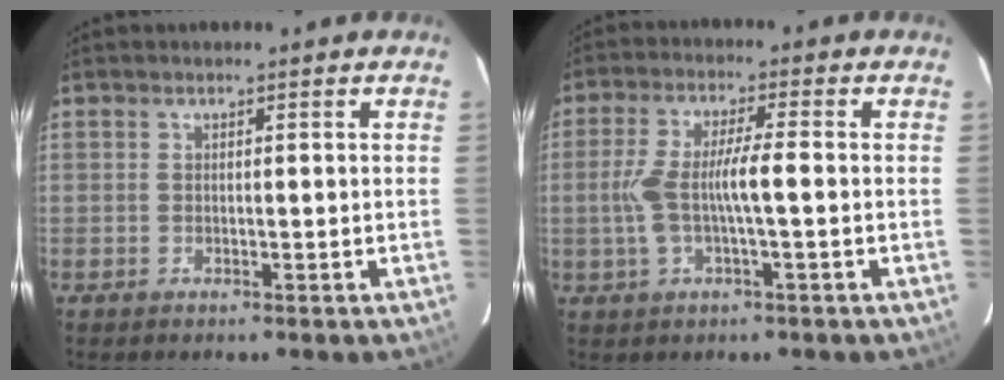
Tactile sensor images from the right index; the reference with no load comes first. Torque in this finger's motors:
{"motor_torque": [0.36, -0.08, 0.27, 0.15]}